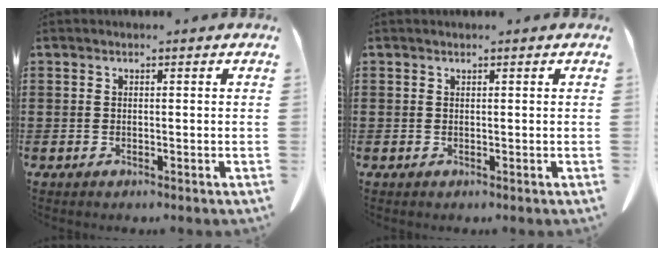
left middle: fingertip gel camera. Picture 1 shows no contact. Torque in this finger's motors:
{"motor_torque": [-1.00, 1.14, -0.42, -0.07]}